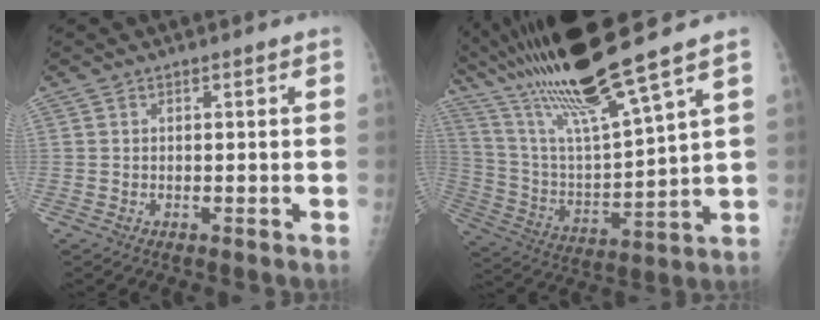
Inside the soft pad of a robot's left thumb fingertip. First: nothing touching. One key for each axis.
{"total": 20.4, "fx": 15.5, "fy": 0.5, "fz": 13.2, "tx": -0.244, "ty": -0.057, "tz": 0.300}